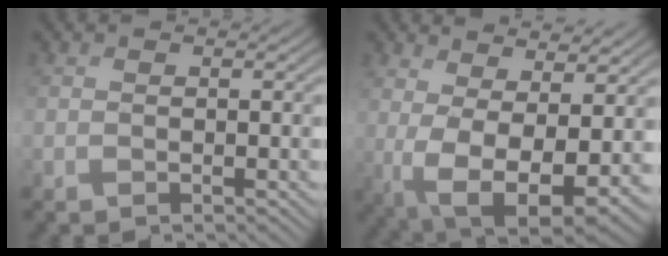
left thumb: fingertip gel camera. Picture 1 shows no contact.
{"total": 10.7, "force": [1.5, 5.1, 9.2], "torque": [-0.183, -0.018, 0.044]}